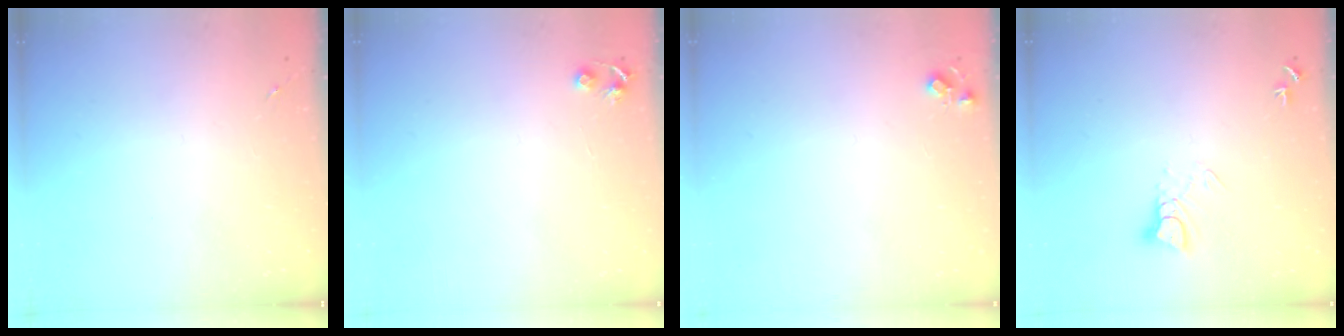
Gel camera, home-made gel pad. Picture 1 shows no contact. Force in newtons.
{"total": 4.8, "press": 4.8, "slide": 0.6}
{"total": 5.1, "press": 5.1, "slide": 0.7}
{"total": 4.9, "press": 4.8, "slide": 0.3}